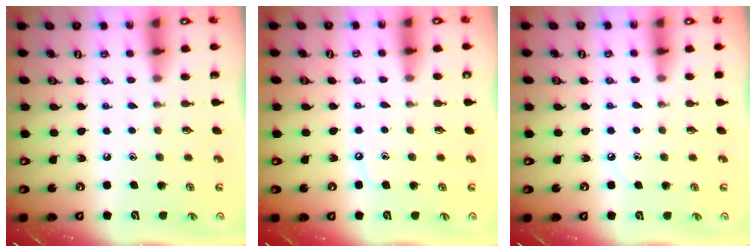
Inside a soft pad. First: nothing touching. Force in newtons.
{"total": 3.4, "press": 3.4, "slide": 0.4}
{"total": 3.8, "press": 3.7, "slide": 0.5}